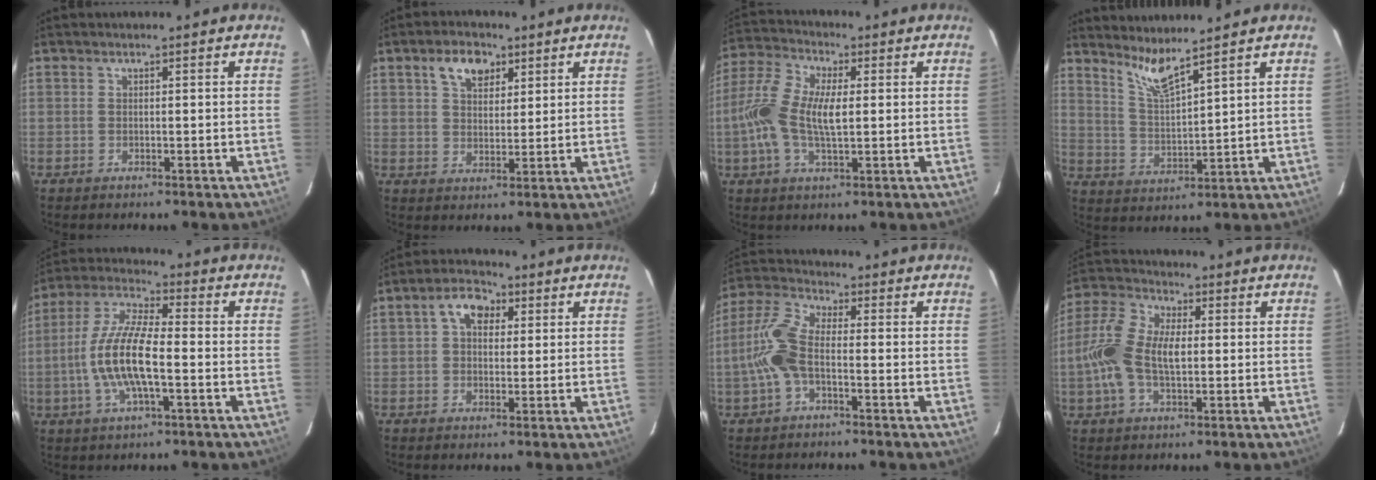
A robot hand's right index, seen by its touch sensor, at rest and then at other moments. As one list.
[{"total": 6.4, "force": [3.4, 3.9, 3.7], "torque": [-0.058, 0.014, 0.060]}, {"total": 11.9, "force": [0.1, 5.1, 10.7], "torque": [-0.230, 0.014, -0.006]}, {"total": 6.4, "force": [5.5, -0.2, 3.4], "torque": [-0.070, -0.011, 0.113]}, {"total": 13.1, "force": [-2.7, 3.9, 12.3], "torque": [-0.254, 0.003, -0.055]}, {"total": 5.9, "force": [1.7, 4.2, 3.7], "torque": [-0.065, 0.022, 0.027]}, {"total": 8.6, "force": [-2.1, 3.5, 7.5], "torque": [-0.178, 0.015, -0.046]}, {"total": 11.8, "force": [-0.6, 6.2, 10.1], "torque": [-0.223, 0.017, -0.014]}]